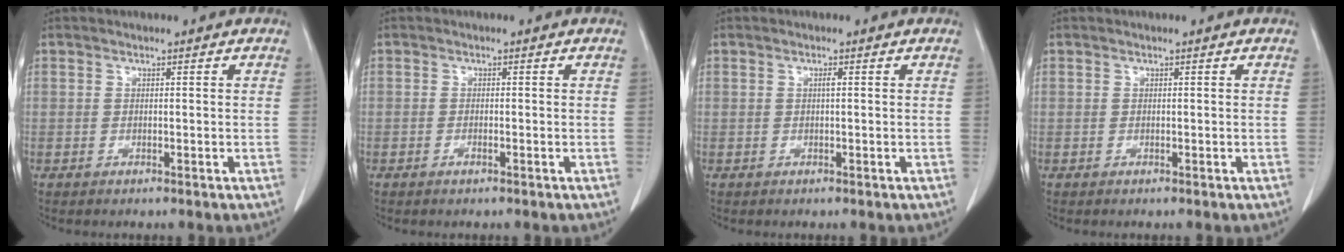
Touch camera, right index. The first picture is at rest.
{"total": 0.6, "force": [-0.3, 0.1, 0.5], "torque": [-0.007, 0.002, -0.002]}
{"total": 0.6, "force": [0.1, 0.0, 0.6], "torque": [-0.013, 0.001, 0.003]}
{"total": 0.0}